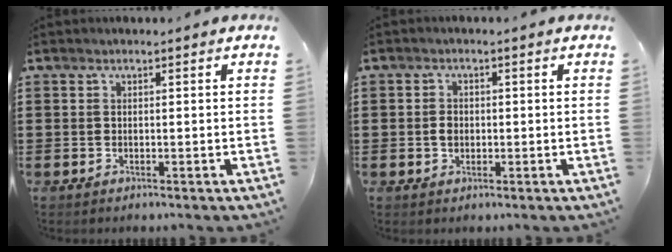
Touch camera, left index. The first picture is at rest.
{"total": 1.9, "force": [-0.1, 1.5, 1.2], "torque": [-0.026, 0.007, -0.004]}